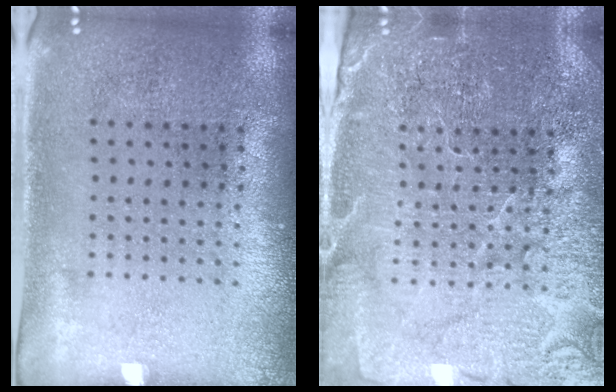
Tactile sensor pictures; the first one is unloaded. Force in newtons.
{"total": 4.2, "press": 4.0, "slide": 1.2}